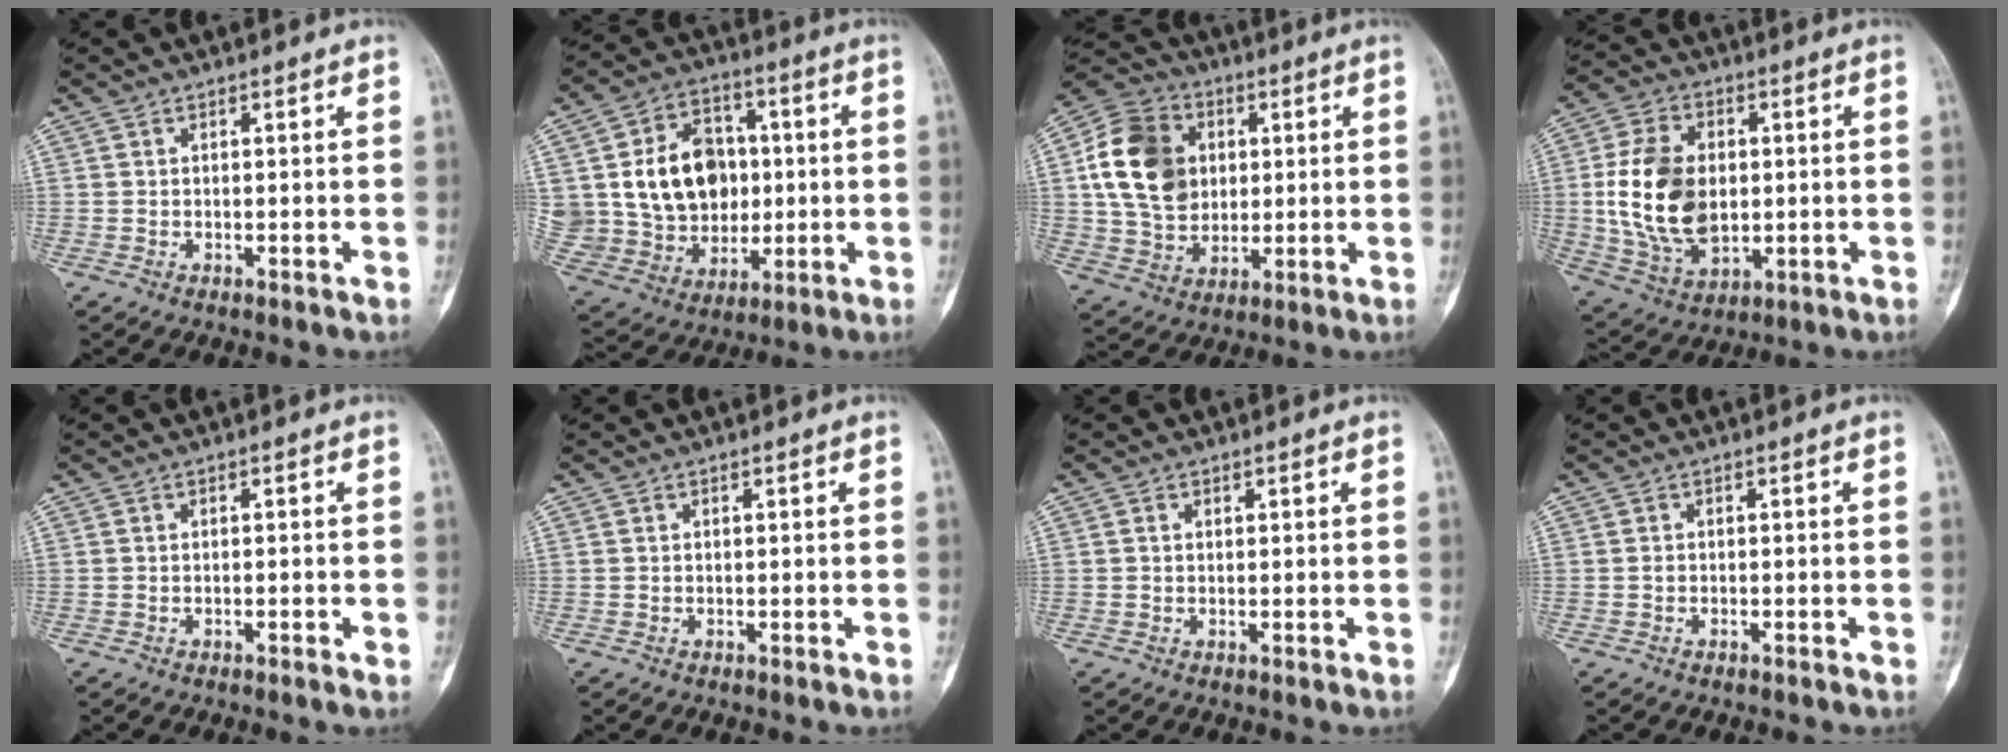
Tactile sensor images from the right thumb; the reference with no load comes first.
{"total": 20.5, "force": [2.1, 16.2, 12.5], "torque": [-0.189, 0.018, 0.059]}
{"total": 17.1, "force": [2.8, 13.5, 10.3], "torque": [-0.165, 0.006, 0.049]}
{"total": 17.3, "force": [0.2, 11.6, 12.8], "torque": [-0.218, -0.002, 0.016]}
{"total": 0.8, "force": [-0.3, 0.4, 0.6], "torque": [-0.005, 0.001, -0.006]}
{"total": 0.0}
{"total": 0.5, "force": [0.1, 0.5, 0.2], "torque": [0.003, 0.001, 0.002]}
{"total": 0.6, "force": [-0.4, 0.4, 0.3], "torque": [-0.003, 0.002, -0.009]}